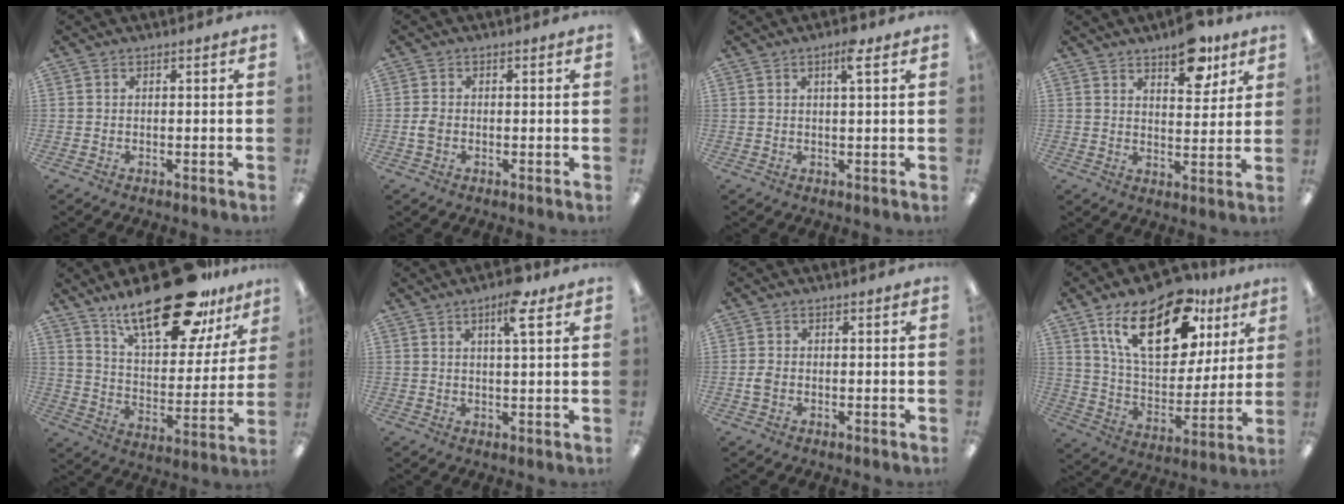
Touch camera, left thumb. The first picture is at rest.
{"total": 2.2, "force": [-0.5, 1.6, 1.4], "torque": [-0.023, 0.005, -0.009]}
{"total": 4.2, "force": [2.4, 0.8, 3.4], "torque": [-0.058, -0.002, 0.037]}
{"total": 10.0, "force": [6.8, 4.6, 5.7], "torque": [-0.056, -0.037, 0.111]}
{"total": 24.8, "force": [17.9, 9.1, 14.6], "torque": [-0.231, -0.101, 0.301]}
{"total": 7.1, "force": [4.0, 1.7, 5.6], "torque": [-0.090, -0.005, 0.061]}
{"total": 2.0, "force": [-0.4, 1.5, 1.2], "torque": [-0.022, 0.004, -0.008]}
{"total": 22.5, "force": [12.5, 11.4, 14.9], "torque": [-0.247, -0.040, 0.215]}